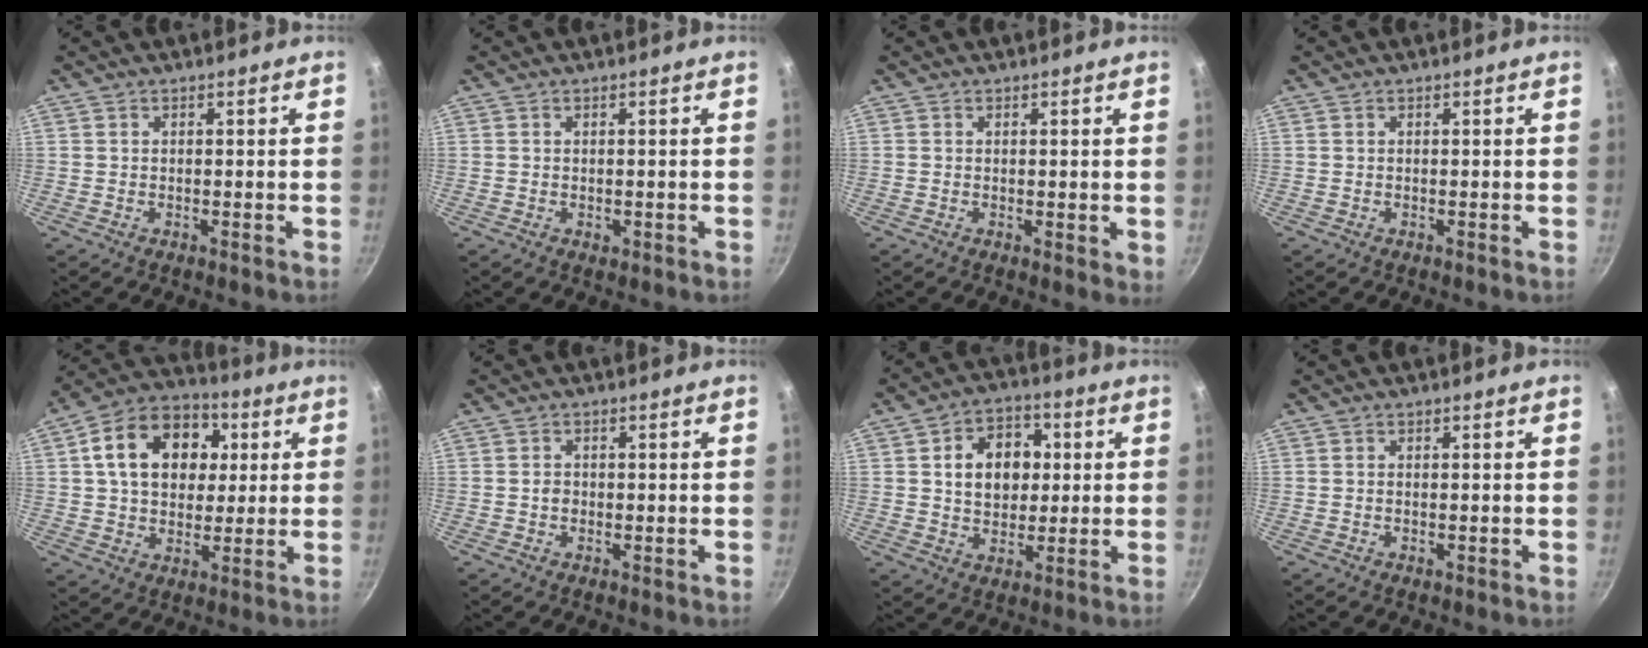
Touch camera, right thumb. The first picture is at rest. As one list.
[{"total": 1.0, "force": [-0.2, 0.5, 0.8], "torque": [-0.013, 0.000, -0.002]}, {"total": 1.8, "force": [0.3, 0.7, 1.7], "torque": [-0.019, -0.006, 0.003]}, {"total": 0.0}, {"total": 17.6, "force": [4.1, 12.9, 11.2], "torque": [-0.156, 0.021, 0.056]}, {"total": 1.8, "force": [-0.2, 1.5, 1.0], "torque": [-0.015, 0.006, -0.005]}, {"total": 12.0, "force": [2.1, 9.0, 7.6], "torque": [-0.078, 0.008, 0.028]}, {"total": 0.7, "force": [-0.2, 0.4, 0.5], "torque": [-0.007, 0.002, -0.003]}]